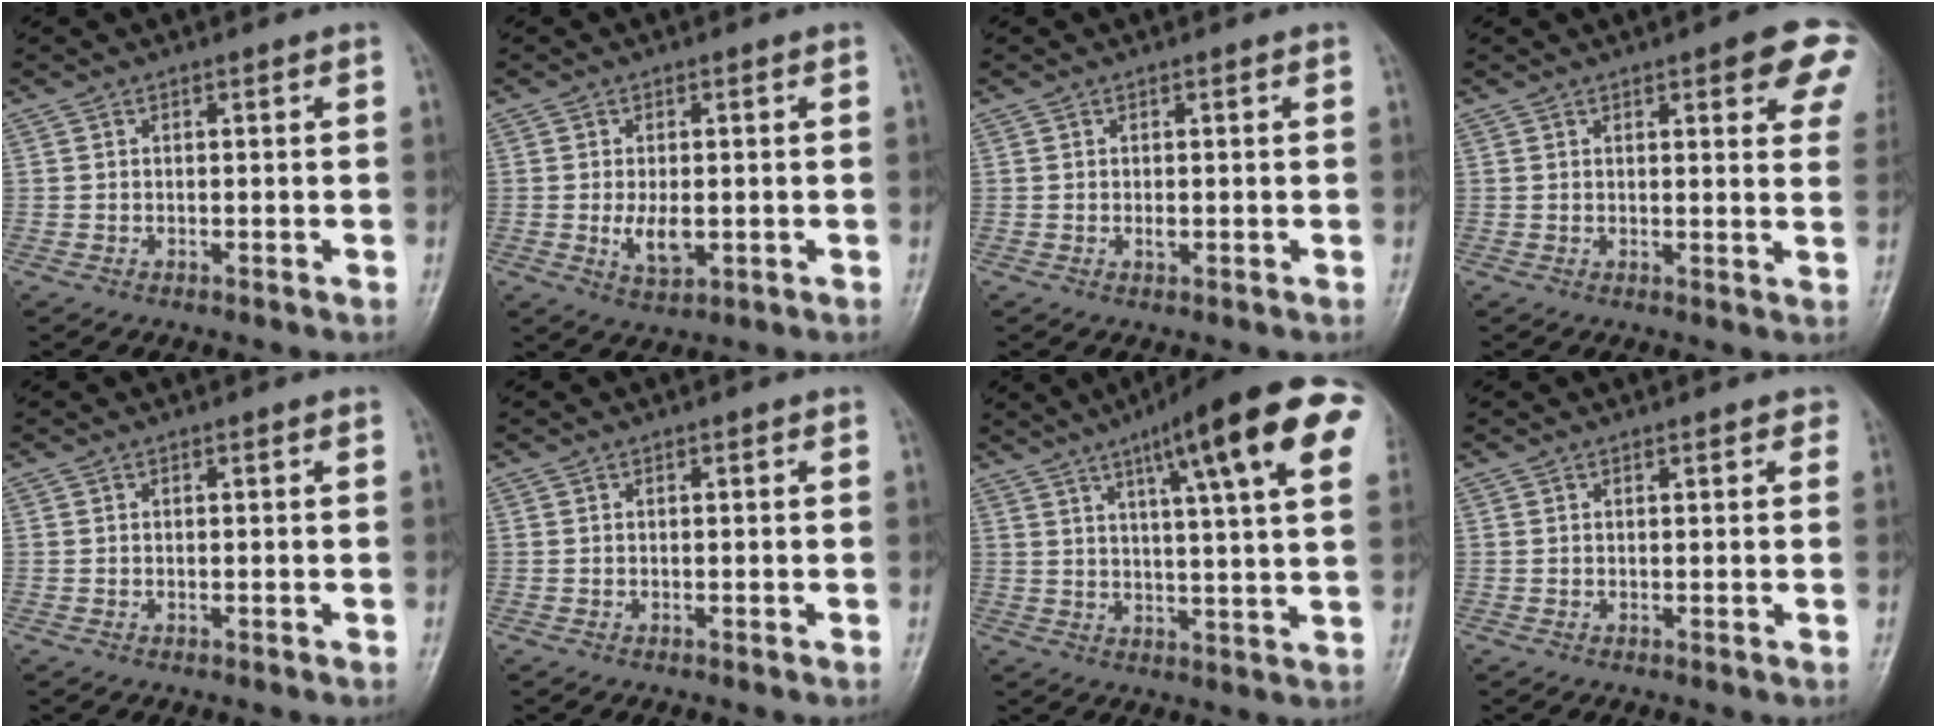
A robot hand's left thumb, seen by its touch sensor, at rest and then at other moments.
{"total": 4.8, "force": [-0.6, 2.5, 4.0], "torque": [-0.069, -0.010, -0.005]}
{"total": 0.9, "force": [-0.1, 0.4, 0.8], "torque": [-0.013, -0.002, 0.001]}
{"total": 9.9, "force": [4.8, 3.0, 8.1], "torque": [-0.064, -0.014, 0.051]}
{"total": 0.0}
{"total": 0.0}
{"total": 21.8, "force": [10.0, 3.7, 19.0], "torque": [-0.261, -0.006, 0.130]}
{"total": 1.5, "force": [1.0, 0.7, 0.9], "torque": [-0.002, -0.002, 0.008]}